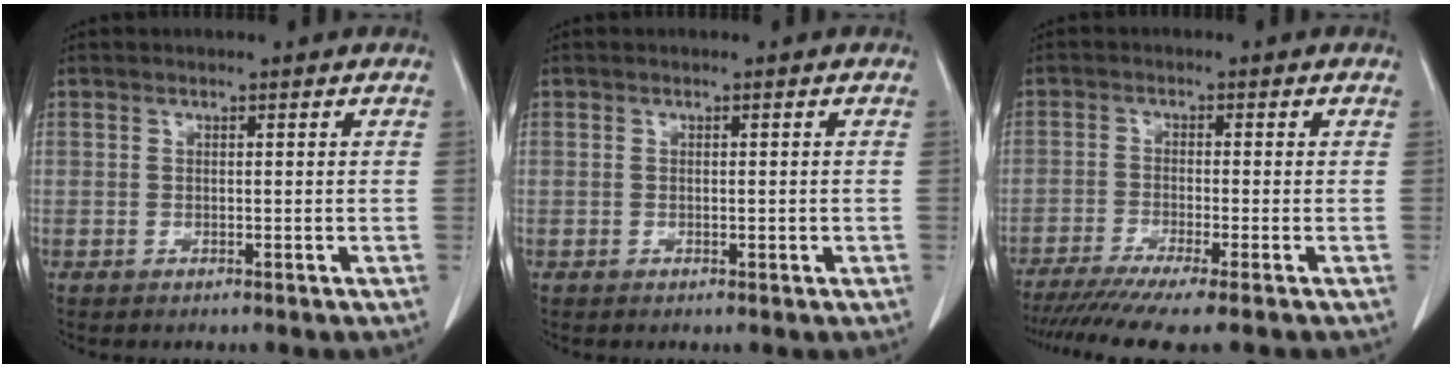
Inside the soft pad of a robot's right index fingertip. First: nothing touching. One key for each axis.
{"total": 0.7, "fx": -0.1, "fy": 0.2, "fz": 0.6, "tx": -0.009, "ty": 0.000, "tz": 0.000}
{"total": 10.5, "fx": -8.4, "fy": -0.8, "fz": 6.2, "tx": -0.083, "ty": -0.022, "tz": -0.130}